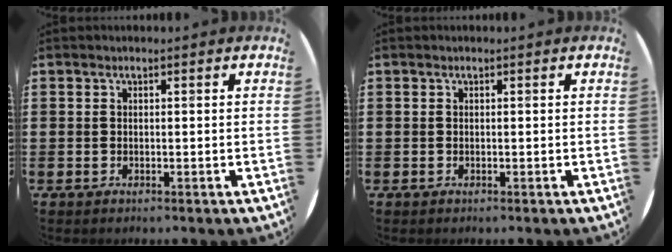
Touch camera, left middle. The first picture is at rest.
{"total": 0.0}